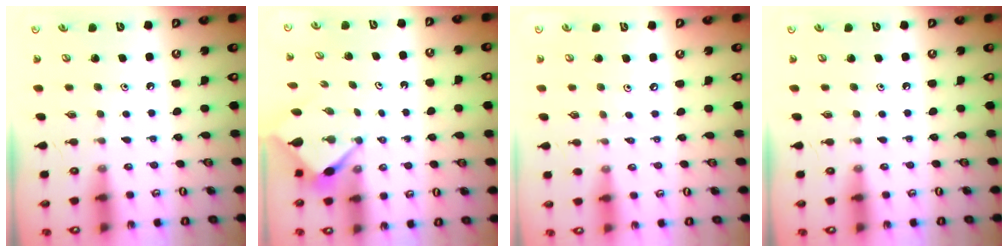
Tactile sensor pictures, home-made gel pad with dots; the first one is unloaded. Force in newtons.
{"total": 2.9, "press": 2.9, "slide": 0.3}
{"total": 1.9, "press": 1.9, "slide": 0.4}
{"total": 0.0}